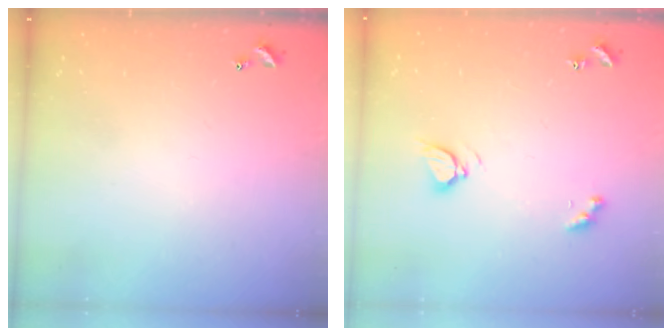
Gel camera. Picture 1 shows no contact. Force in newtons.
{"total": 3.4, "press": 3.4, "slide": 0.3}